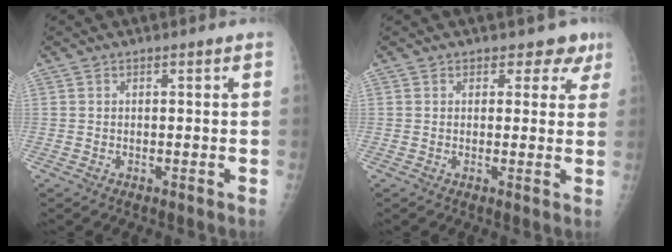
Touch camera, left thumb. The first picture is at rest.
{"total": 4.1, "force": [2.8, 2.9, 0.7], "torque": [0.026, -0.015, 0.024]}